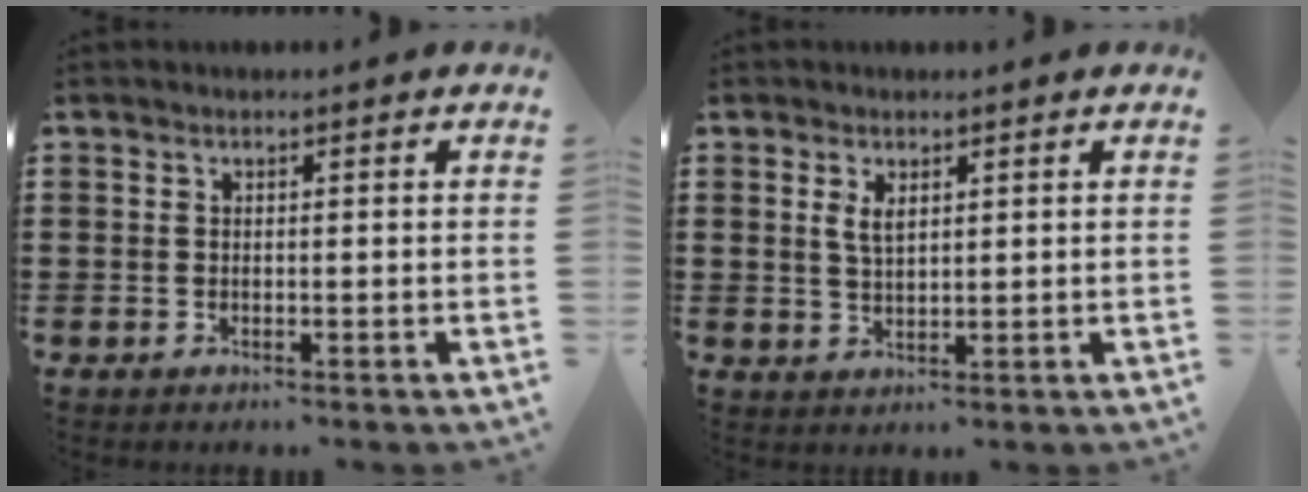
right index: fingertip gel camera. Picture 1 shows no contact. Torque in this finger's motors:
{"motor_torque": [0.03, 0.02, 0.10, 0.03]}